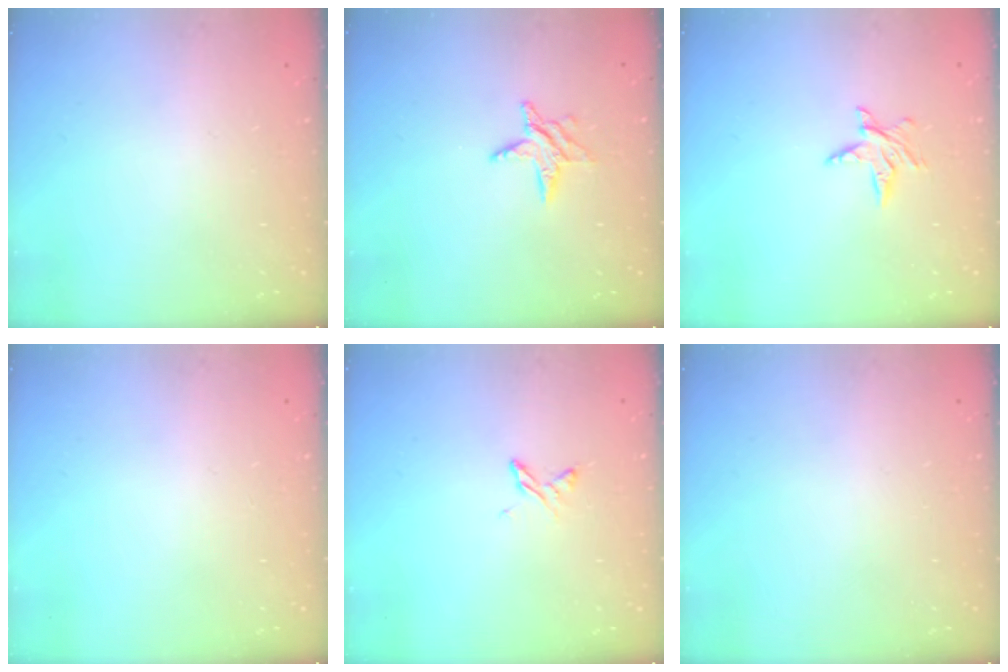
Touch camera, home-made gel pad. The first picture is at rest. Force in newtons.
{"total": 6.2, "press": 6.2, "slide": 0.5}
{"total": 4.9, "press": 4.9, "slide": 0.5}
{"total": 0.0}
{"total": 4.1, "press": 4.0, "slide": 0.5}
{"total": 0.0}